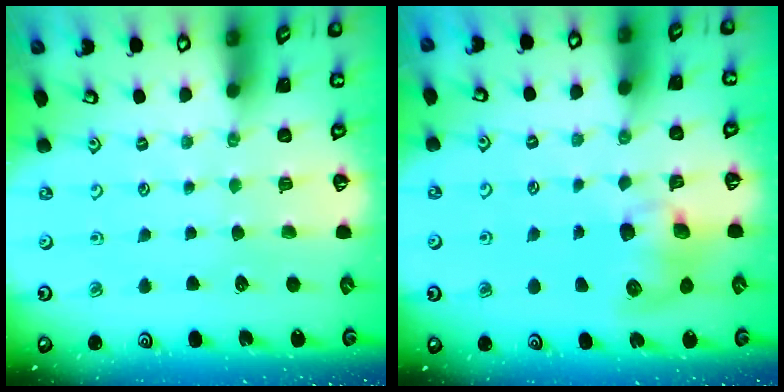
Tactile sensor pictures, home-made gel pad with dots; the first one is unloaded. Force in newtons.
{"total": 8.1, "press": 8.0, "slide": 1.1}